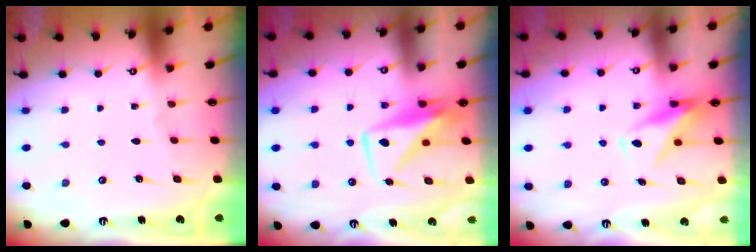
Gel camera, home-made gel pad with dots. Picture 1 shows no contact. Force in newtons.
{"total": 11.0, "press": 11.0, "slide": 0.9}
{"total": 10.3, "press": 10.3, "slide": 0.9}